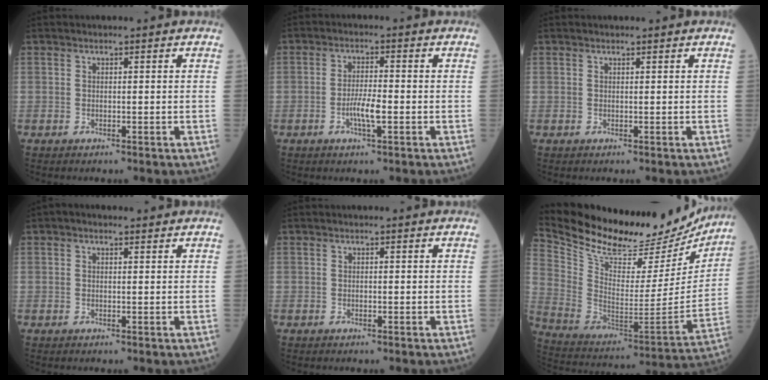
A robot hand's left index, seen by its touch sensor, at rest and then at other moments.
{"total": 3.8, "force": [-1.7, 0.6, 3.4], "torque": [-0.069, -0.006, -0.034]}
{"total": 0.0}
{"total": 0.9, "force": [0.3, 0.7, 0.5], "torque": [-0.015, 0.008, 0.001]}
{"total": 0.5, "force": [-0.5, 0.1, -0.1], "torque": [0.000, -0.004, -0.010]}
{"total": 27.4, "force": [24.5, 7.5, 9.8], "torque": [-0.184, -0.047, 0.356]}